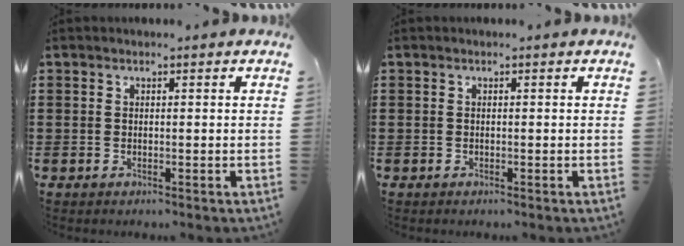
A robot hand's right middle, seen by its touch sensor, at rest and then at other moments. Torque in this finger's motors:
{"motor_torque": [0.08, -0.09, 0.00, 0.00]}